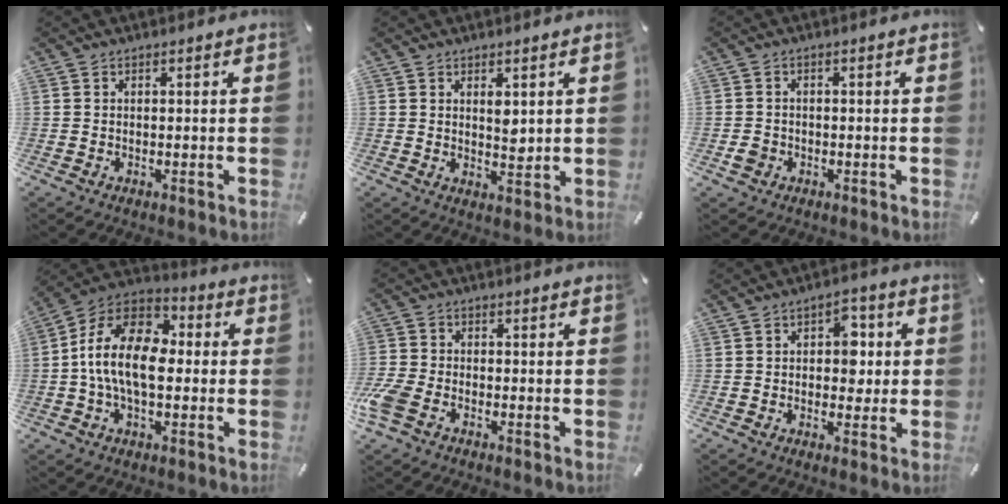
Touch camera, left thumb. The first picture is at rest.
{"total": 3.6, "force": [1.9, 1.9, 2.5], "torque": [-0.029, -0.013, 0.027]}
{"total": 2.7, "force": [-1.0, 2.3, 1.1], "torque": [-0.018, 0.006, -0.018]}
{"total": 15.7, "force": [-1.3, 9.7, 12.3], "torque": [-0.256, 0.013, -0.024]}
{"total": 6.3, "force": [-3.5, 3.8, 3.5], "torque": [-0.090, 0.007, -0.068]}
{"total": 6.6, "force": [0.2, 5.0, 4.3], "torque": [-0.048, 0.002, -0.005]}